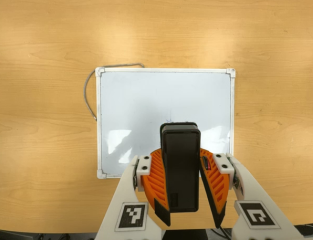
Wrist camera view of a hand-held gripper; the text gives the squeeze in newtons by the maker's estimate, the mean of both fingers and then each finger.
{"total": 10.7, "left": 9.9, "right": 11.5}